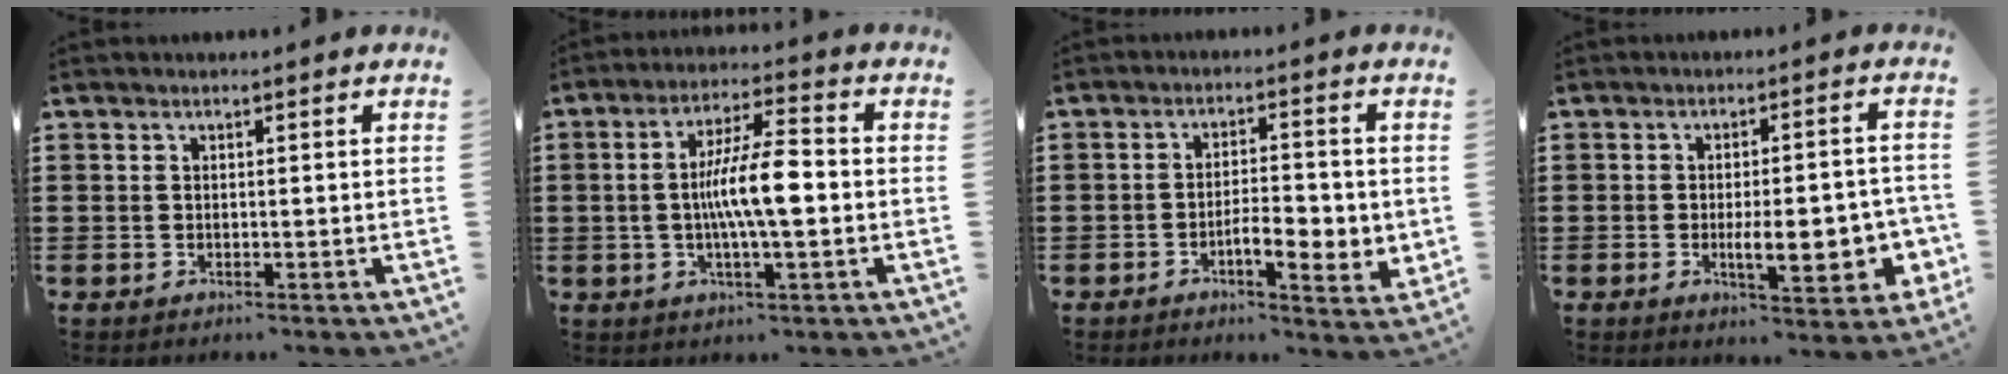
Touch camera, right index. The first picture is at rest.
{"total": 9.3, "force": [-0.7, 1.9, 9.1], "torque": [-0.173, 0.001, -0.017]}
{"total": 5.7, "force": [-1.7, 2.3, 4.9], "torque": [-0.077, 0.003, -0.031]}
{"total": 9.1, "force": [-1.9, 3.0, 8.4], "torque": [-0.110, -0.008, -0.028]}